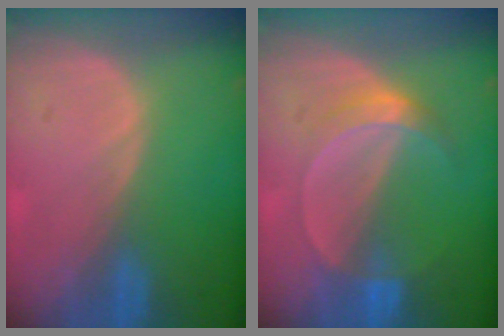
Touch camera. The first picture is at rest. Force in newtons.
{"total": 5.0, "press": 4.5, "slide": 2.2}